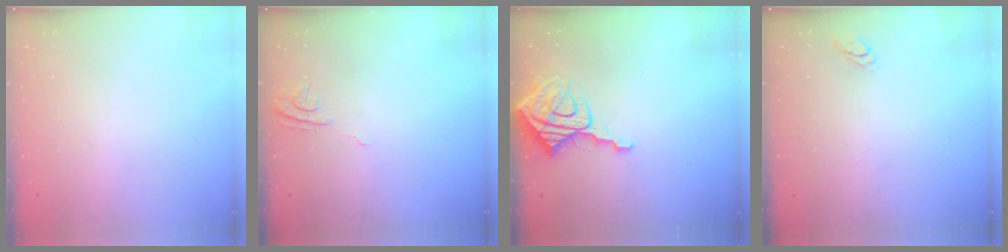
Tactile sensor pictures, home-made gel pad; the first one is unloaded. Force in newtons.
{"total": 6.0, "press": 6.0, "slide": 0.7}
{"total": 8.4, "press": 8.3, "slide": 1.0}
{"total": 2.7, "press": 2.7, "slide": 0.3}